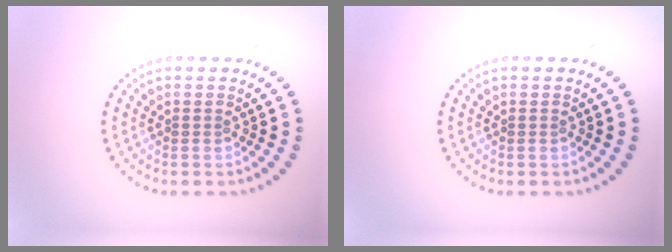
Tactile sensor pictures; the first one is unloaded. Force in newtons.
{"total": 0.0}